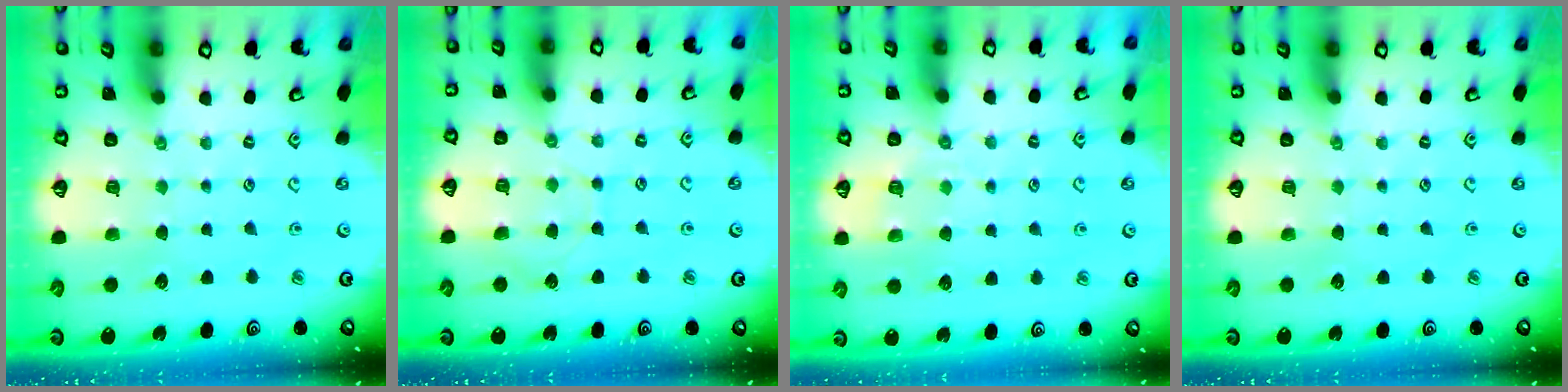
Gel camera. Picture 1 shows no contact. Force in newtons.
{"total": 5.5, "press": 5.5, "slide": 0.7}
{"total": 3.0, "press": 2.9, "slide": 0.7}
{"total": 0.0}